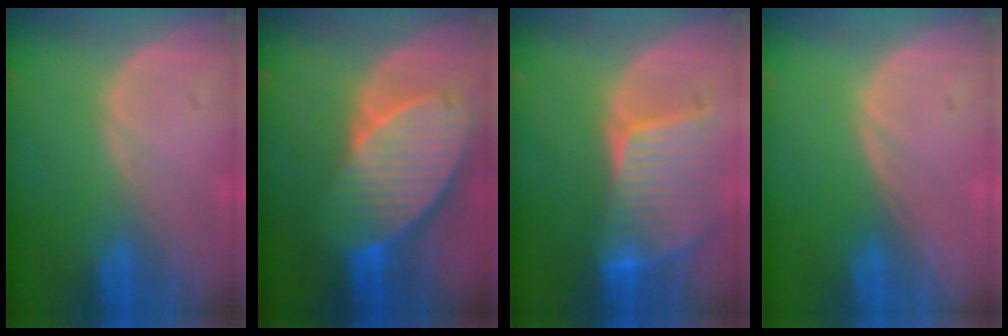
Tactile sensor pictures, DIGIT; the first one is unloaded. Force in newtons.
{"total": 10.2, "press": 8.9, "slide": 5.0}
{"total": 9.2, "press": 8.1, "slide": 4.3}
{"total": 0.0}